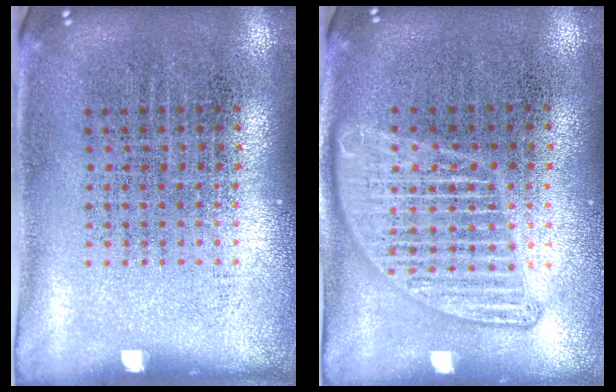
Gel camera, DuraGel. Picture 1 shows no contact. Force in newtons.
{"total": 1.6, "press": 1.6, "slide": 0.1}